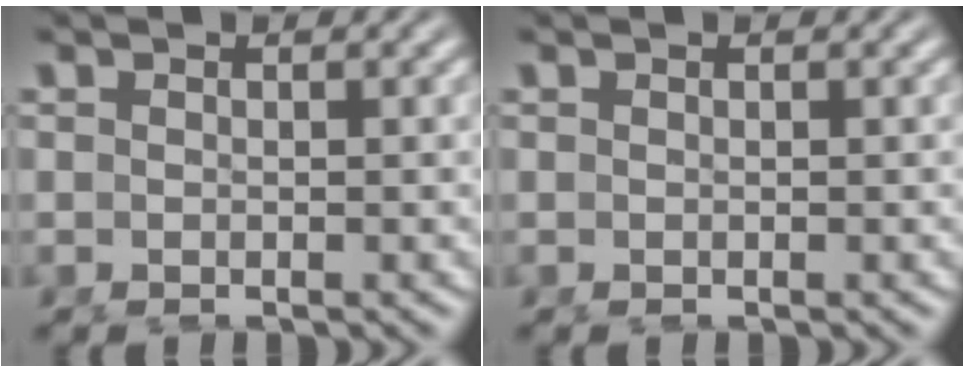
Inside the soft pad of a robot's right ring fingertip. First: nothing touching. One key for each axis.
{"total": 0.0}